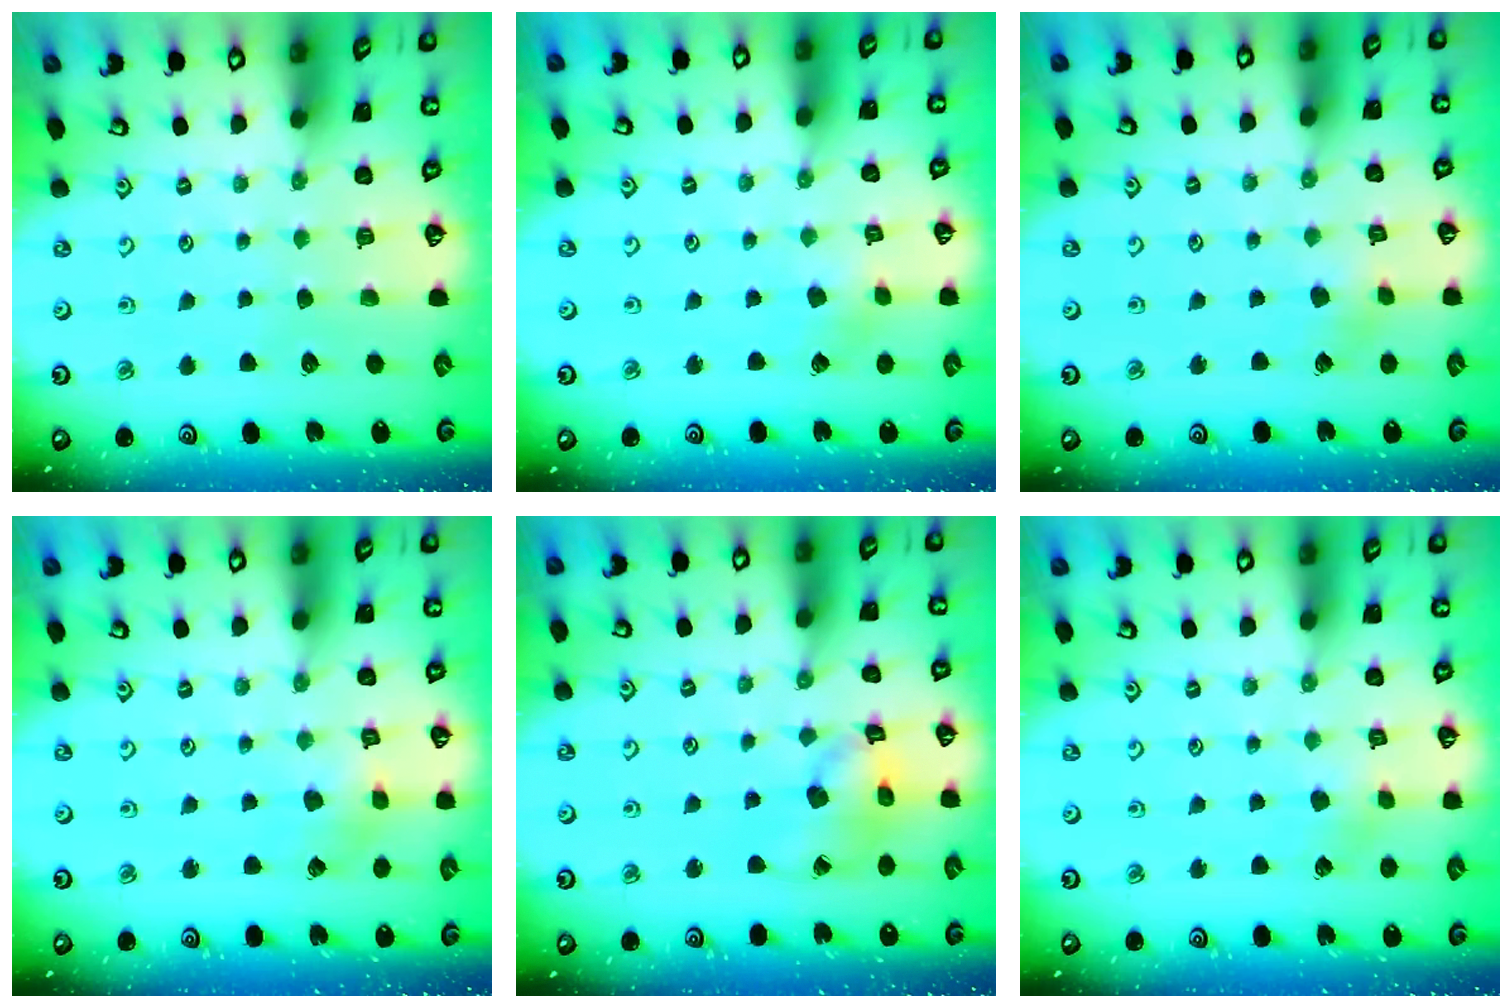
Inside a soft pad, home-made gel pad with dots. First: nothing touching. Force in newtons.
{"total": 2.4, "press": 2.4, "slide": 0.3}
{"total": 2.5, "press": 2.4, "slide": 0.7}
{"total": 2.7, "press": 2.7, "slide": 0.3}
{"total": 12.0, "press": 11.9, "slide": 1.5}
{"total": 3.0, "press": 2.9, "slide": 0.6}